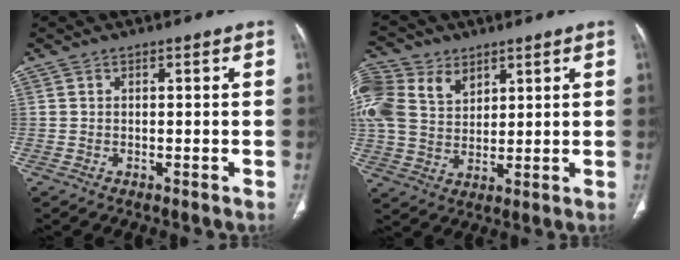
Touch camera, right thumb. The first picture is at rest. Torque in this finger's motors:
{"motor_torque": [-0.06, 0.00, 0.93, 0.36, 0.17]}